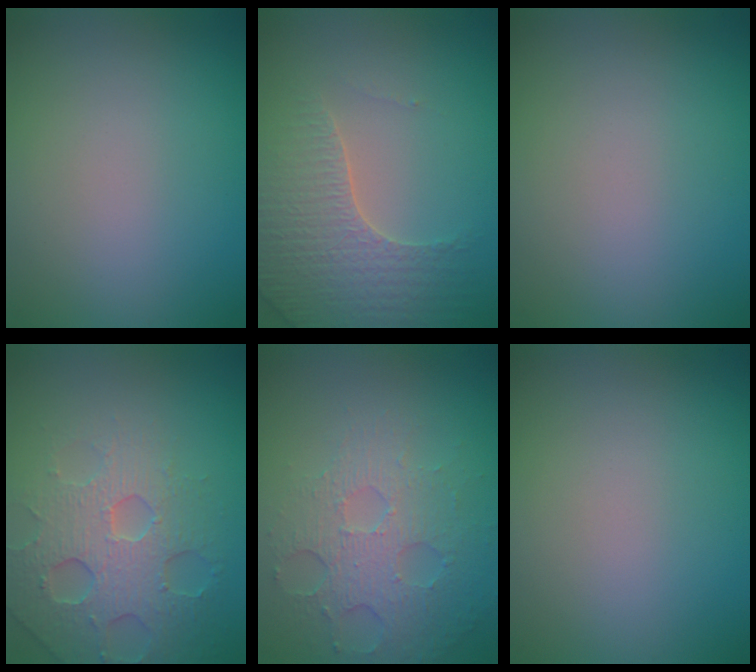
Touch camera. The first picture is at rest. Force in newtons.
{"total": 4.0, "press": 3.9, "slide": 1.1}
{"total": 0.0}
{"total": 4.6, "press": 4.5, "slide": 1.0}
{"total": 5.0, "press": 3.4, "slide": 3.7}
{"total": 0.0}